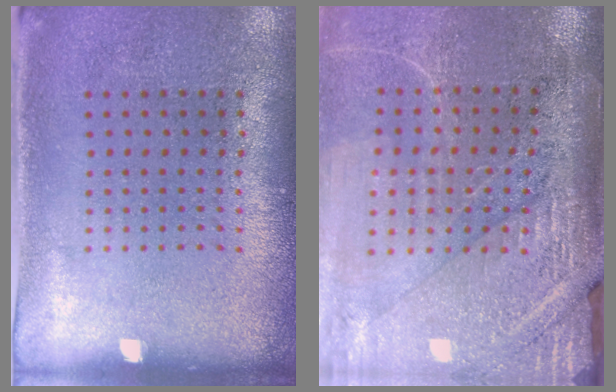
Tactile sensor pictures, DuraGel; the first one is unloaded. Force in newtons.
{"total": 4.1, "press": 3.7, "slide": 1.9}